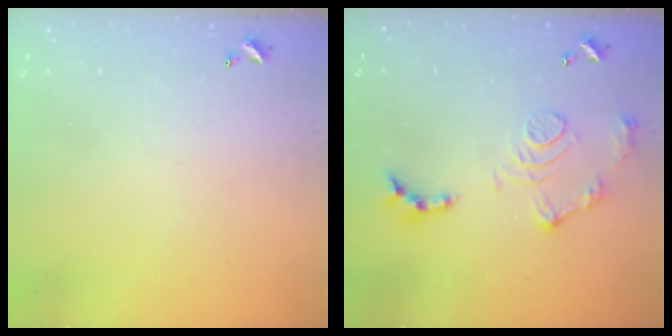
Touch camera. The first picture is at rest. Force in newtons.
{"total": 11.8, "press": 11.7, "slide": 0.8}